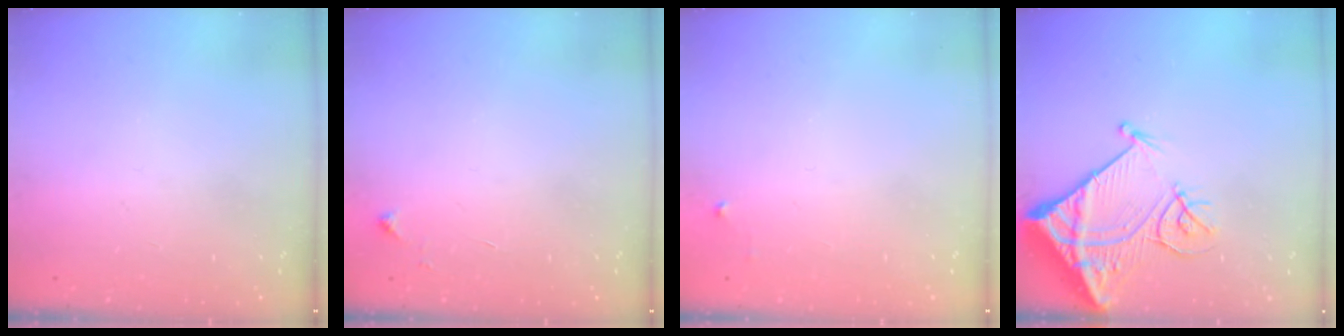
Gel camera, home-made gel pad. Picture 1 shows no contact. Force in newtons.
{"total": 3.9, "press": 3.8, "slide": 0.6}
{"total": 2.5, "press": 2.5, "slide": 0.4}
{"total": 16.0, "press": 15.9, "slide": 1.8}